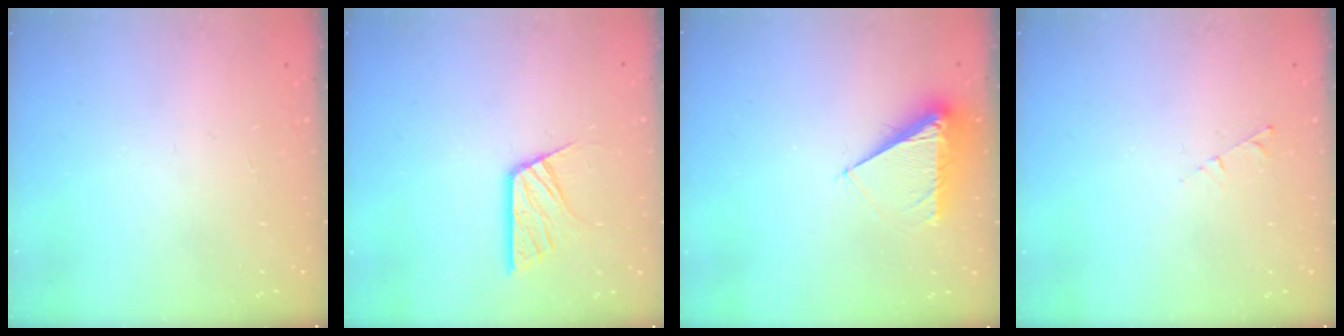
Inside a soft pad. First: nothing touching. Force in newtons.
{"total": 10.6, "press": 10.5, "slide": 0.9}
{"total": 7.4, "press": 7.3, "slide": 1.0}
{"total": 2.9, "press": 2.9, "slide": 0.4}